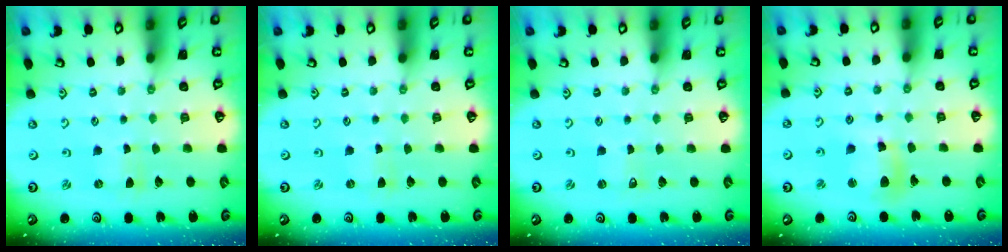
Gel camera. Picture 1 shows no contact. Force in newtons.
{"total": 0.0}
{"total": 0.0}
{"total": 11.9, "press": 11.8, "slide": 1.6}